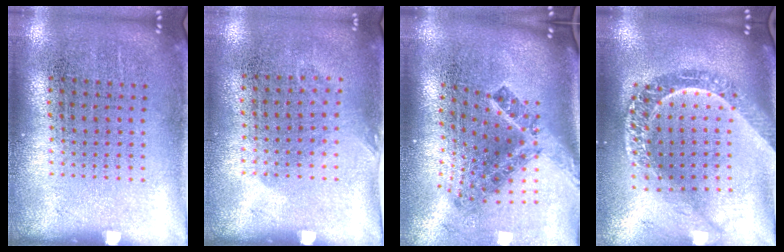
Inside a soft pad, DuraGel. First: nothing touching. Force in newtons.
{"total": 0.8, "press": 0.6, "slide": 0.5}
{"total": 2.7, "press": 1.6, "slide": 2.1}
{"total": 2.9, "press": 2.2, "slide": 1.8}